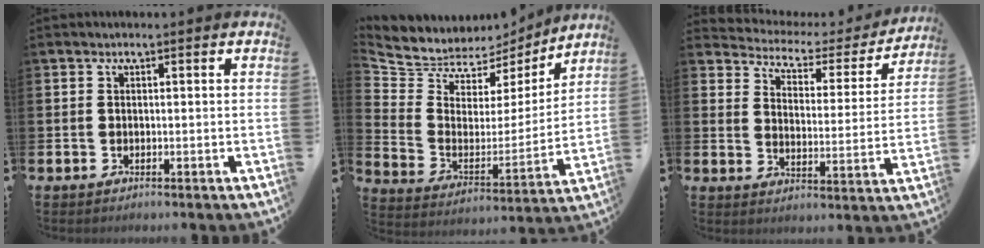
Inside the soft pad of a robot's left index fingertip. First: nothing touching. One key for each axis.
{"total": 7.3, "fx": 6.6, "fy": 3.0, "fz": 0.0, "tx": -0.054, "ty": -0.054, "tz": 0.115}
{"total": 3.8, "fx": 3.3, "fy": 1.8, "fz": 0.8, "tx": -0.041, "ty": -0.026, "tz": 0.045}